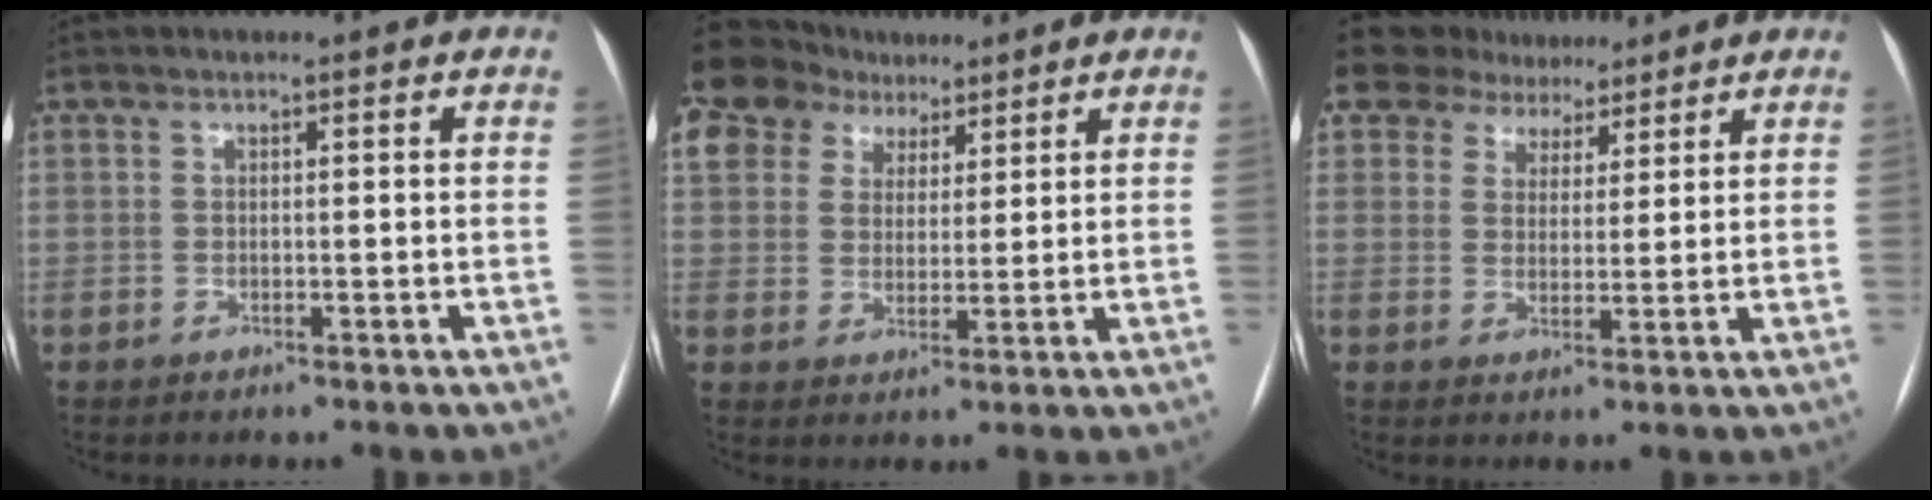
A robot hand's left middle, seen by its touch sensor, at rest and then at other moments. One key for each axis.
{"total": 14.6, "fx": 9.8, "fy": 9.6, "fz": 5.0, "tx": -0.143, "ty": 0.055, "tz": 0.183}
{"total": 6.2, "fx": 5.8, "fy": 1.9, "fz": -0.5, "tx": 0.027, "ty": 0.000, "tz": 0.088}